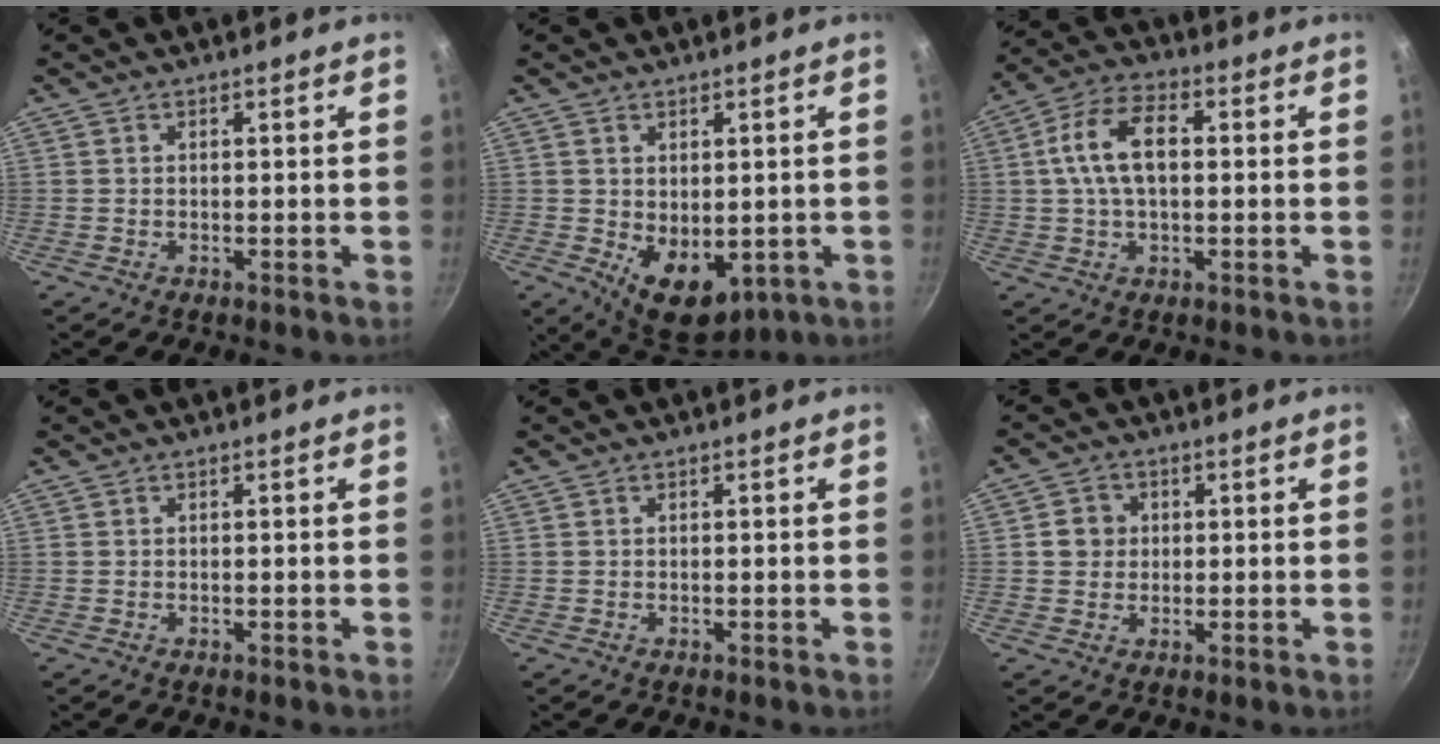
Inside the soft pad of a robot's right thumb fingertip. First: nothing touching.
{"total": 9.5, "force": [-1.2, 6.3, 7.0], "torque": [-0.081, -0.018, 0.003]}
{"total": 10.9, "force": [1.2, 6.2, 8.9], "torque": [-0.160, 0.025, 0.013]}
{"total": 0.0}
{"total": 0.0}
{"total": 5.7, "force": [0.9, 5.4, 1.7], "torque": [0.009, 0.005, 0.007]}